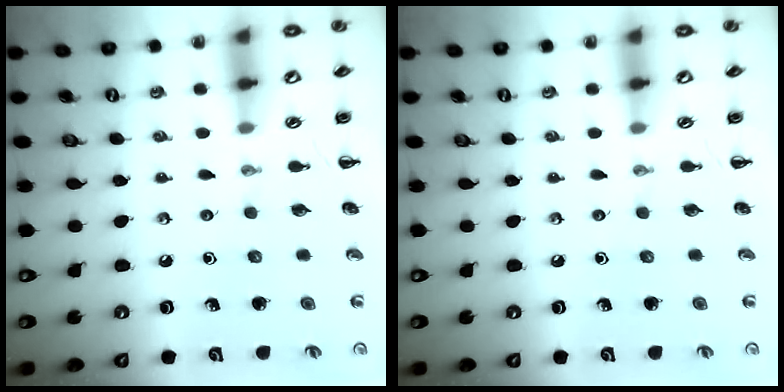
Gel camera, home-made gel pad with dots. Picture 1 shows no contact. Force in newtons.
{"total": 0.0}